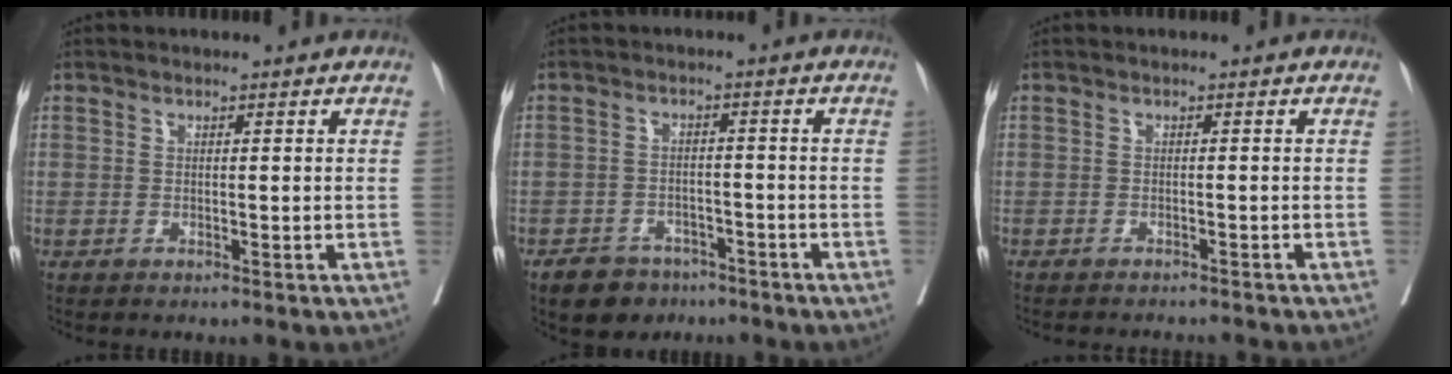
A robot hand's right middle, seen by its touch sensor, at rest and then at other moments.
{"total": 5.9, "force": [-4.3, 3.7, 1.7], "torque": [-0.030, 0.005, -0.066]}
{"total": 7.1, "force": [-6.7, 1.0, 2.1], "torque": [-0.018, -0.009, -0.081]}